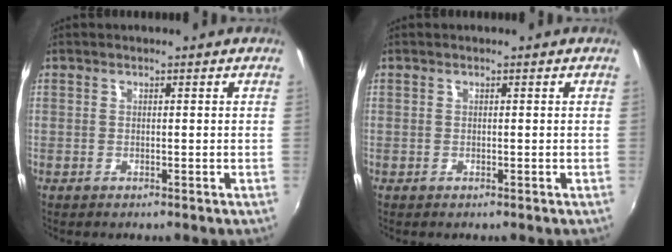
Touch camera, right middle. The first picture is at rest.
{"total": 0.0}